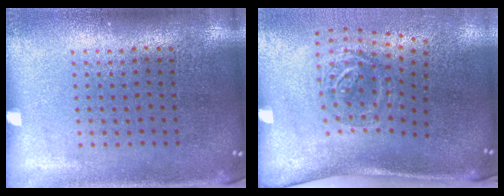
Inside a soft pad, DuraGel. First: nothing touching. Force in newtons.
{"total": 1.9, "press": 1.2, "slide": 1.5}